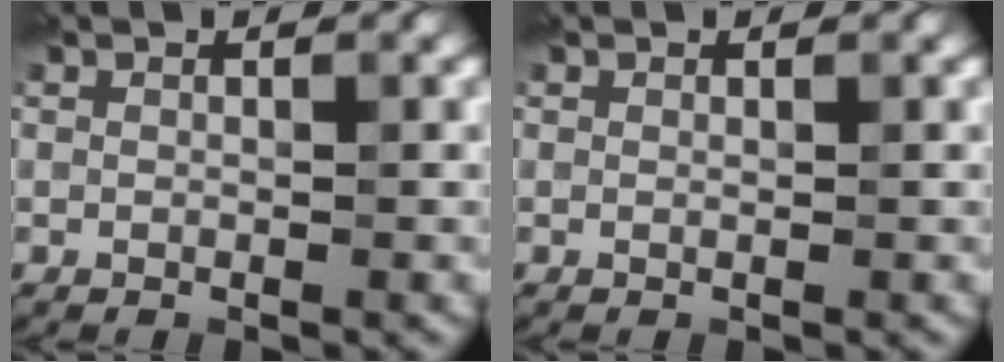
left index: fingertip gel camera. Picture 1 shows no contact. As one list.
[{"total": 0.0}]